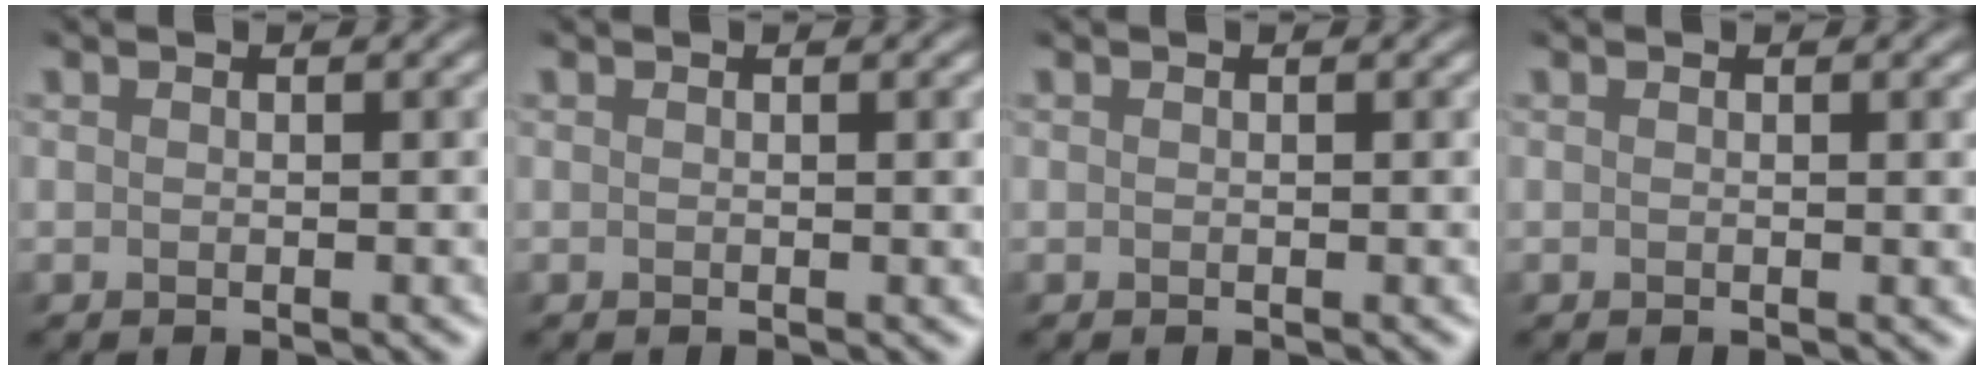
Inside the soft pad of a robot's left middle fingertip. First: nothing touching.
{"total": 0.7, "force": [0.0, 0.2, 0.7], "torque": [-0.008, -0.002, 0.000]}
{"total": 0.0}
{"total": 1.0, "force": [0.1, 0.3, 0.9], "torque": [-0.012, -0.003, 0.000]}